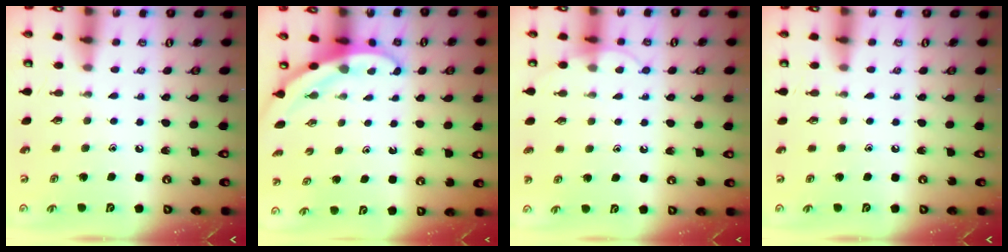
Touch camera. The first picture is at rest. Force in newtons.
{"total": 3.1, "press": 3.1, "slide": 0.2}
{"total": 5.4, "press": 5.4, "slide": 0.5}
{"total": 0.0}